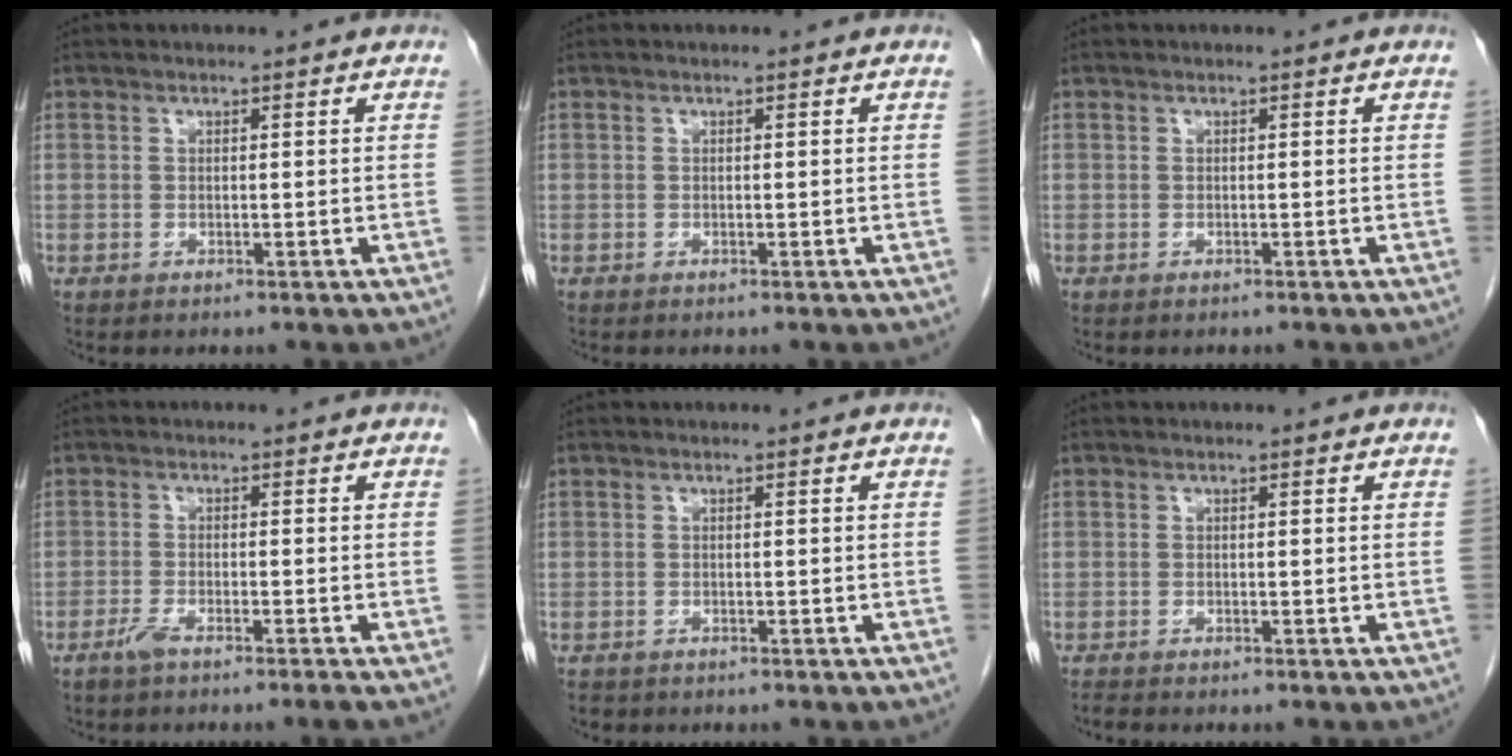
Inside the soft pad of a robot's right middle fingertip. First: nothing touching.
{"total": 0.0}
{"total": 0.0}
{"total": 2.7, "force": [-2.1, -0.4, 1.7], "torque": [-0.038, -0.003, -0.045]}
{"total": 1.7, "force": [-1.3, 0.9, 0.4], "torque": [-0.014, -0.002, -0.018]}
{"total": 0.8, "force": [-0.8, 0.0, 0.2], "torque": [-0.013, -0.004, -0.016]}